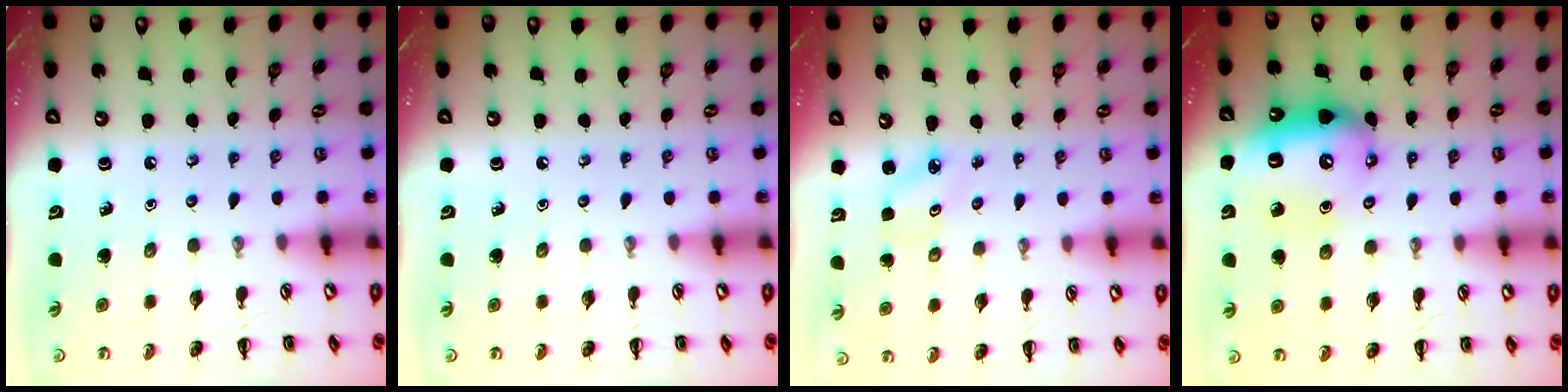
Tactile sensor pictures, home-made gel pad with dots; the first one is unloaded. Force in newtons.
{"total": 0.0}
{"total": 2.5, "press": 2.4, "slide": 0.5}
{"total": 10.8, "press": 10.7, "slide": 1.3}